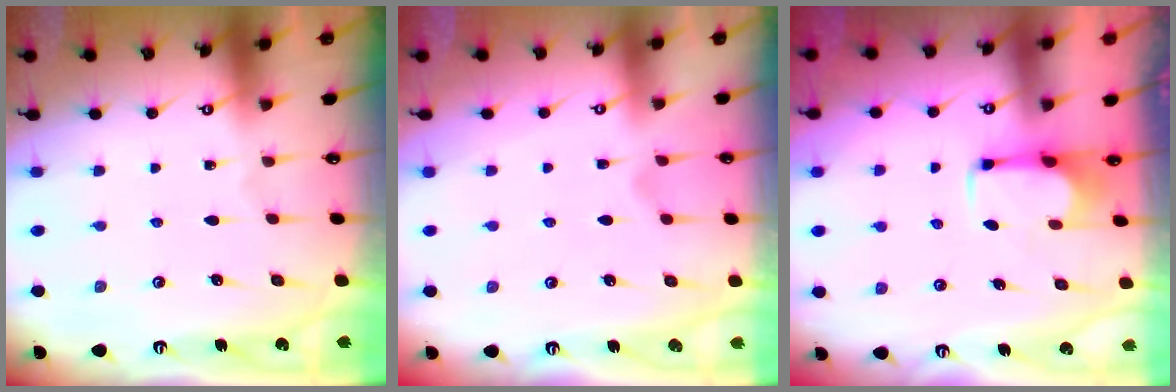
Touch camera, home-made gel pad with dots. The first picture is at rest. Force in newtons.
{"total": 1.2, "press": 0.3, "slide": 1.1}
{"total": 2.8, "press": 2.7, "slide": 0.7}